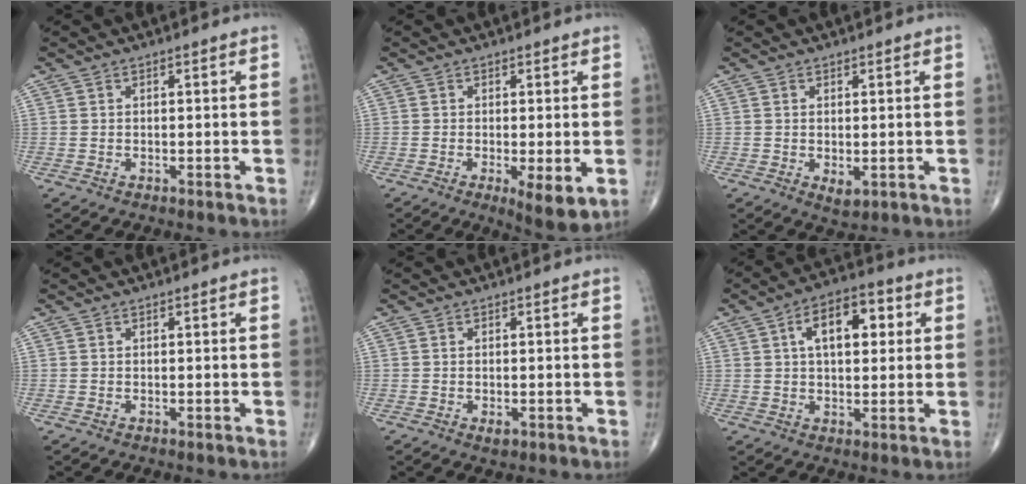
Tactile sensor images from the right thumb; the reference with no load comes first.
{"total": 6.0, "force": [-1.5, 1.6, 5.6], "torque": [-0.090, -0.019, -0.023]}
{"total": 2.4, "force": [-0.4, 1.2, 2.0], "torque": [-0.028, -0.006, 0.001]}
{"total": 0.0}
{"total": 1.4, "force": [-0.5, 0.7, 1.1], "torque": [-0.015, -0.002, -0.004]}
{"total": 10.8, "force": [2.9, 5.8, 8.6], "torque": [-0.111, 0.014, 0.039]}